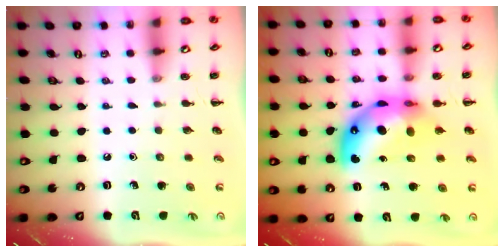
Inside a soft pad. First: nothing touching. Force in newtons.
{"total": 13.0, "press": 12.4, "slide": 4.0}